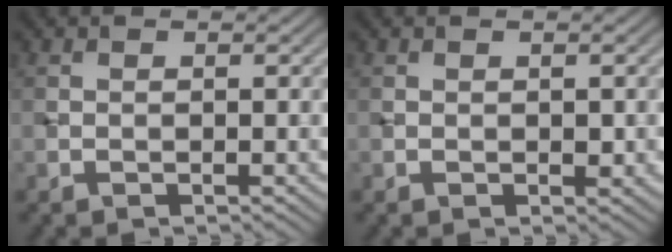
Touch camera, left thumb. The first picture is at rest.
{"total": 1.0, "force": [0.0, 0.5, 0.9], "torque": [-0.011, -0.002, 0.001]}